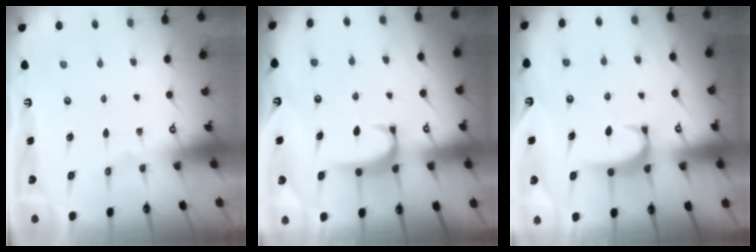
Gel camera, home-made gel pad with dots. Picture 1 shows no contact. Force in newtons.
{"total": 1.9, "press": 1.9, "slide": 0.5}
{"total": 1.8, "press": 1.7, "slide": 0.5}